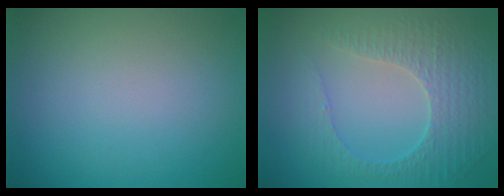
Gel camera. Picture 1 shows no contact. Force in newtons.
{"total": 4.2, "press": 3.2, "slide": 2.7}